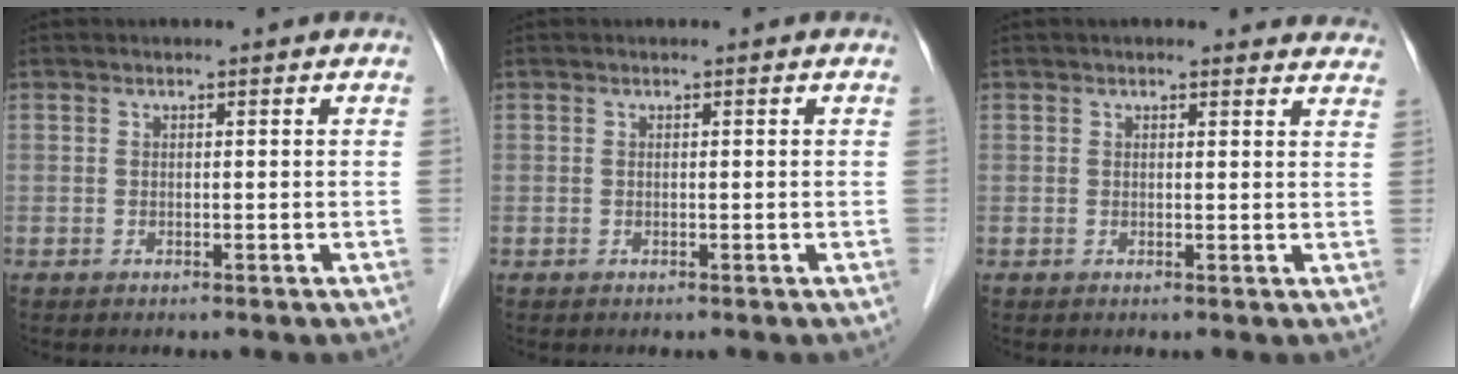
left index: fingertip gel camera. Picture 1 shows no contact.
{"total": 0.0}
{"total": 9.2, "force": [8.6, 2.1, 2.5], "torque": [-0.003, 0.008, 0.071]}